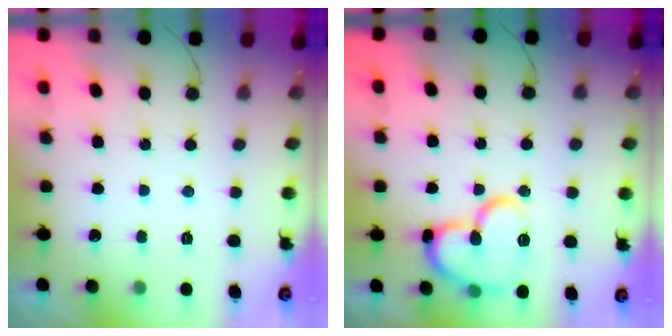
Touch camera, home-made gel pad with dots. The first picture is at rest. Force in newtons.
{"total": 17.3, "press": 17.3, "slide": 1.5}